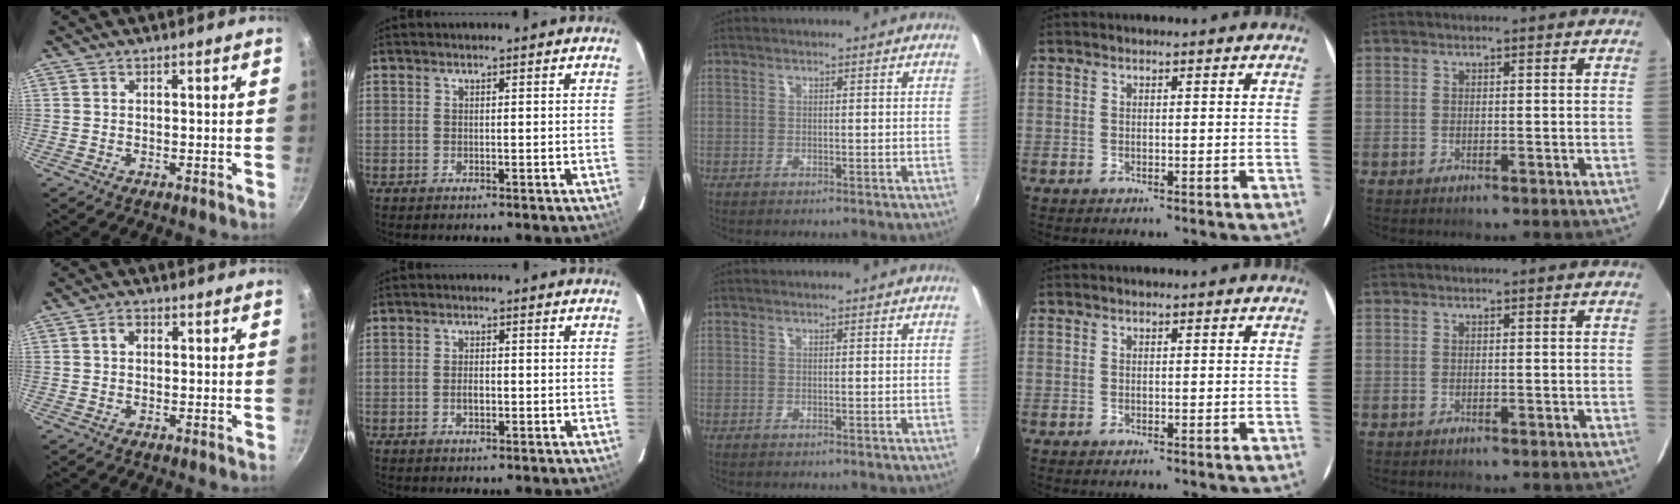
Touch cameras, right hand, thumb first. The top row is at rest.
{"thumb": {"total": 2.4, "force": [0.5, 1.8, 1.5], "torque": [-0.015, 0.005, 0.007]}, "index": {"total": 2.1, "force": [-0.6, 1.2, 1.7], "torque": [-0.030, 0.003, -0.010]}}